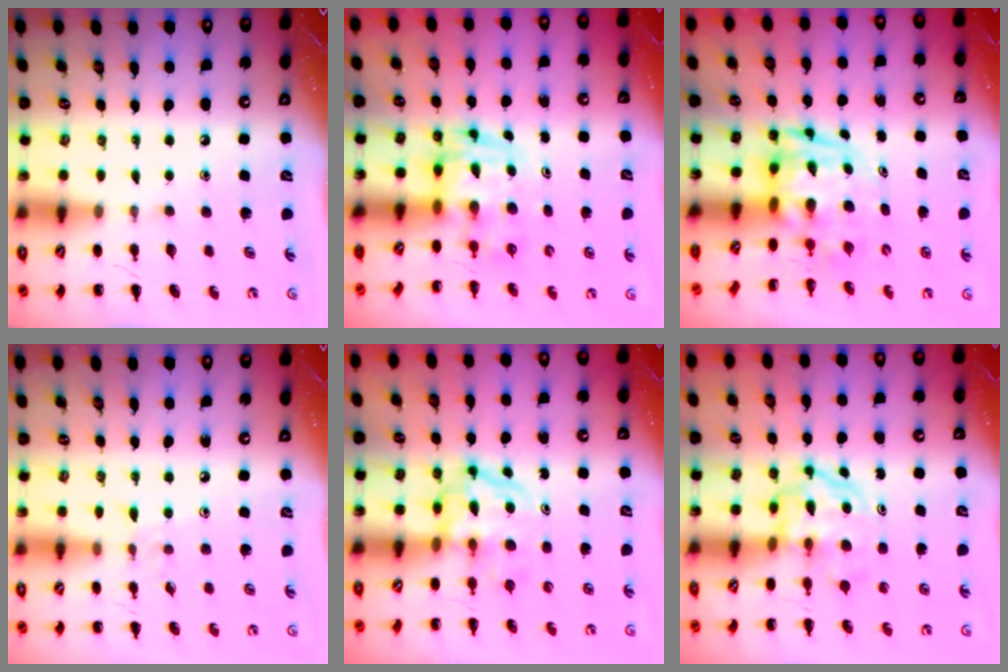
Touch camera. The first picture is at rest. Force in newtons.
{"total": 3.4, "press": 3.4, "slide": 0.6}
{"total": 3.2, "press": 3.1, "slide": 0.7}
{"total": 5.2, "press": 4.7, "slide": 2.1}
{"total": 3.8, "press": 3.7, "slide": 0.4}
{"total": 3.7, "press": 3.6, "slide": 0.4}